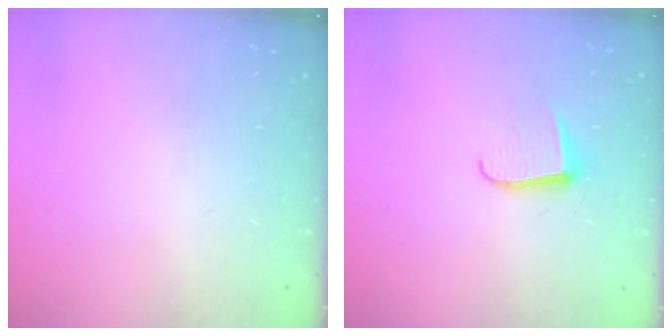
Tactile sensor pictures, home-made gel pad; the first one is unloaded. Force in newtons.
{"total": 6.2, "press": 6.2, "slide": 0.7}